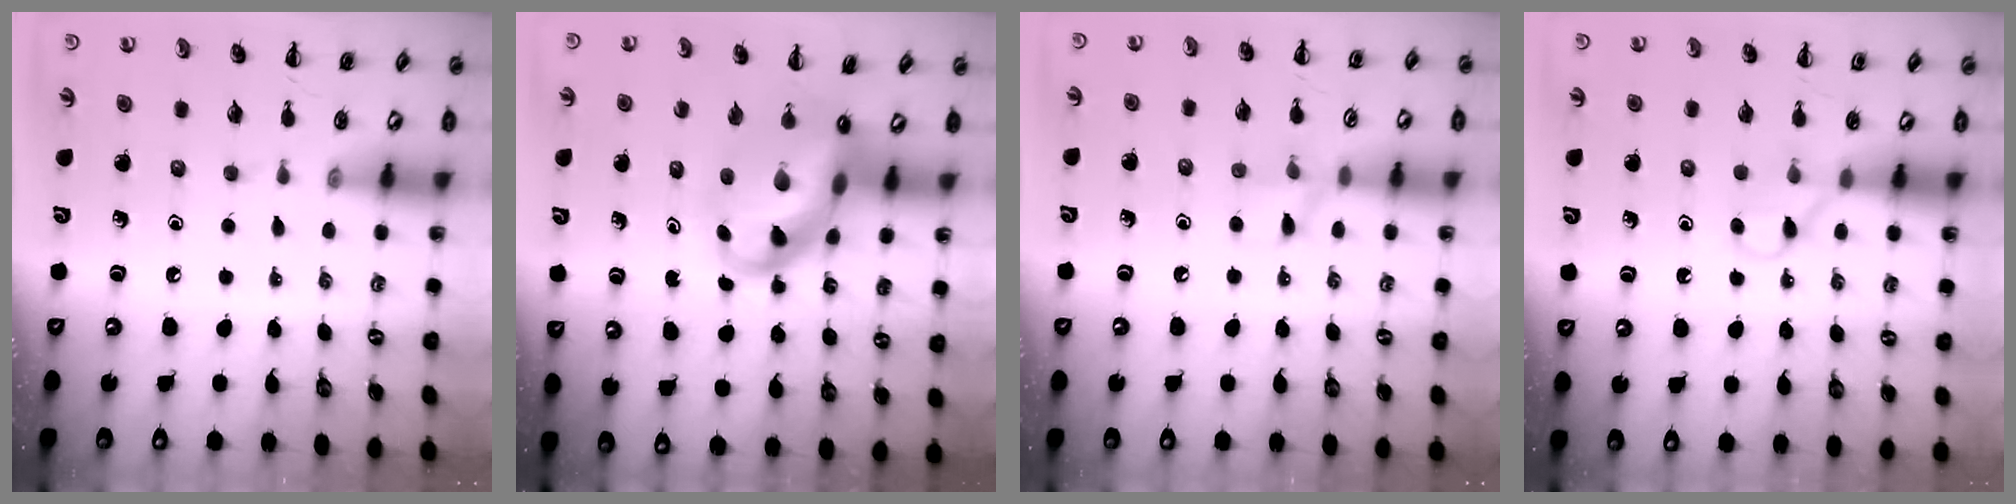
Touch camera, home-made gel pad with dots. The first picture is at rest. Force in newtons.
{"total": 9.1, "press": 8.6, "slide": 2.8}
{"total": 6.4, "press": 6.1, "slide": 2.1}
{"total": 2.9, "press": 2.7, "slide": 0.9}